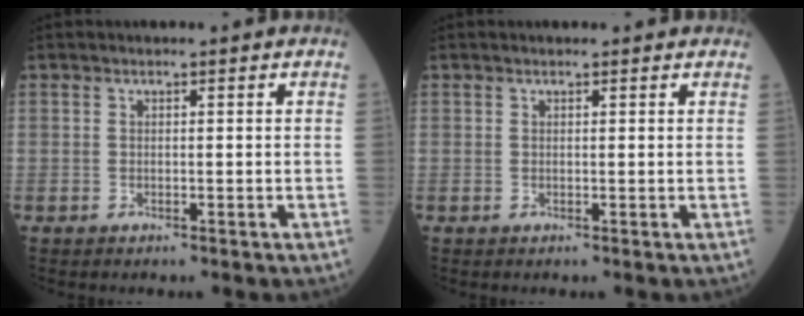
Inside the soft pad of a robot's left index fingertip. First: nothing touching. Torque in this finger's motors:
{"motor_torque": [-0.34, -0.05, -0.17, -0.02]}